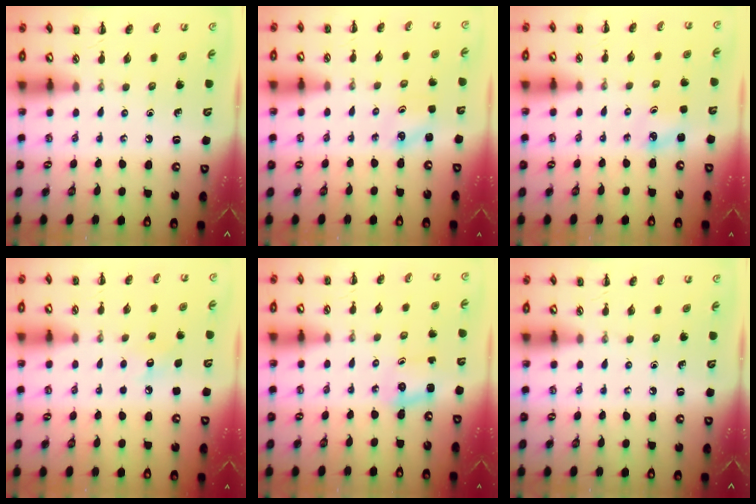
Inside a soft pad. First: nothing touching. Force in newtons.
{"total": 2.0, "press": 2.0, "slide": 0.6}
{"total": 3.6, "press": 3.4, "slide": 1.1}
{"total": 5.1, "press": 5.0, "slide": 1.3}
{"total": 2.4, "press": 2.4, "slide": 0.6}
{"total": 0.0}